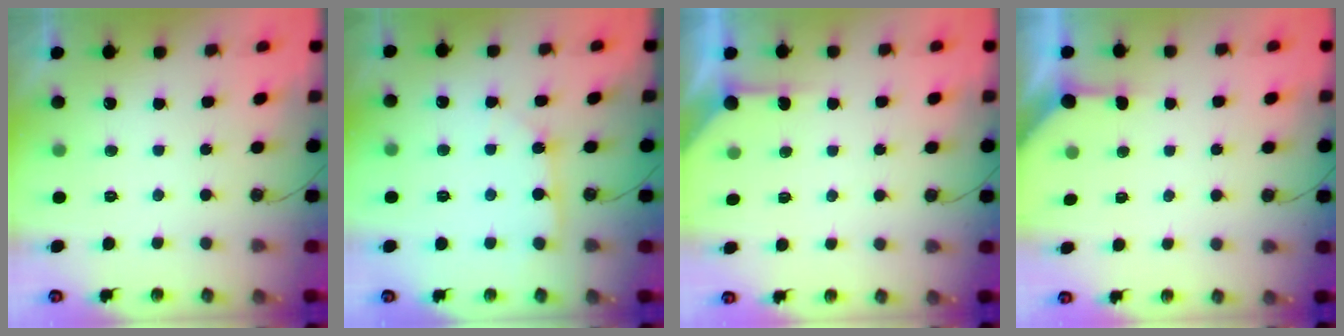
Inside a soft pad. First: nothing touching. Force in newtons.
{"total": 3.8, "press": 3.8, "slide": 0.3}
{"total": 2.3, "press": 2.2, "slide": 0.3}
{"total": 2.9, "press": 2.8, "slide": 0.3}